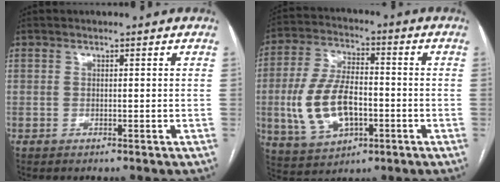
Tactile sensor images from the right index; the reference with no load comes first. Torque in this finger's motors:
{"motor_torque": [1.13, -0.82, 0.41, 0.21]}